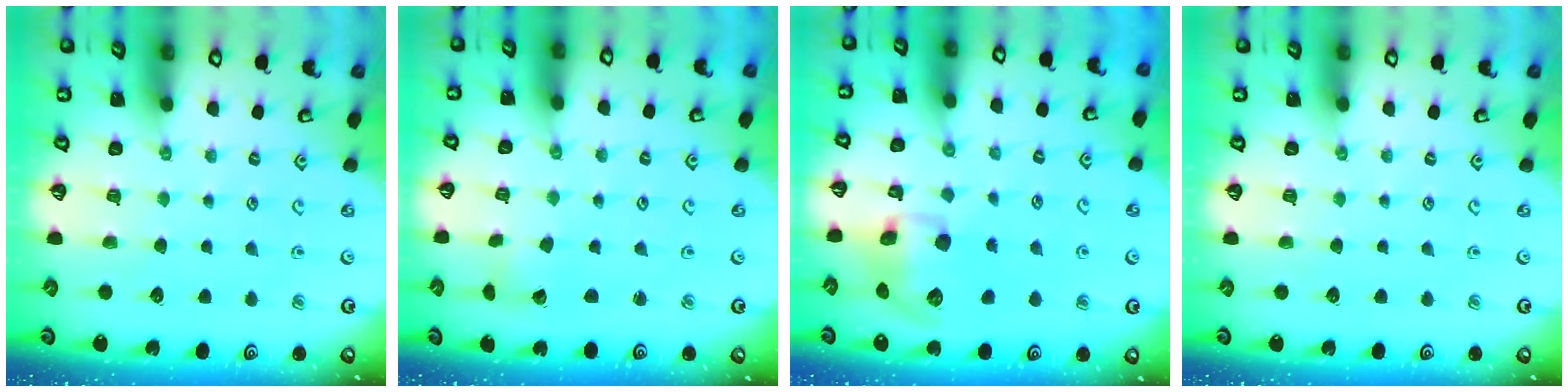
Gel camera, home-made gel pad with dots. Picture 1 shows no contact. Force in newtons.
{"total": 2.3, "press": 2.3, "slide": 0.3}
{"total": 12.0, "press": 11.8, "slide": 2.0}
{"total": 0.0}